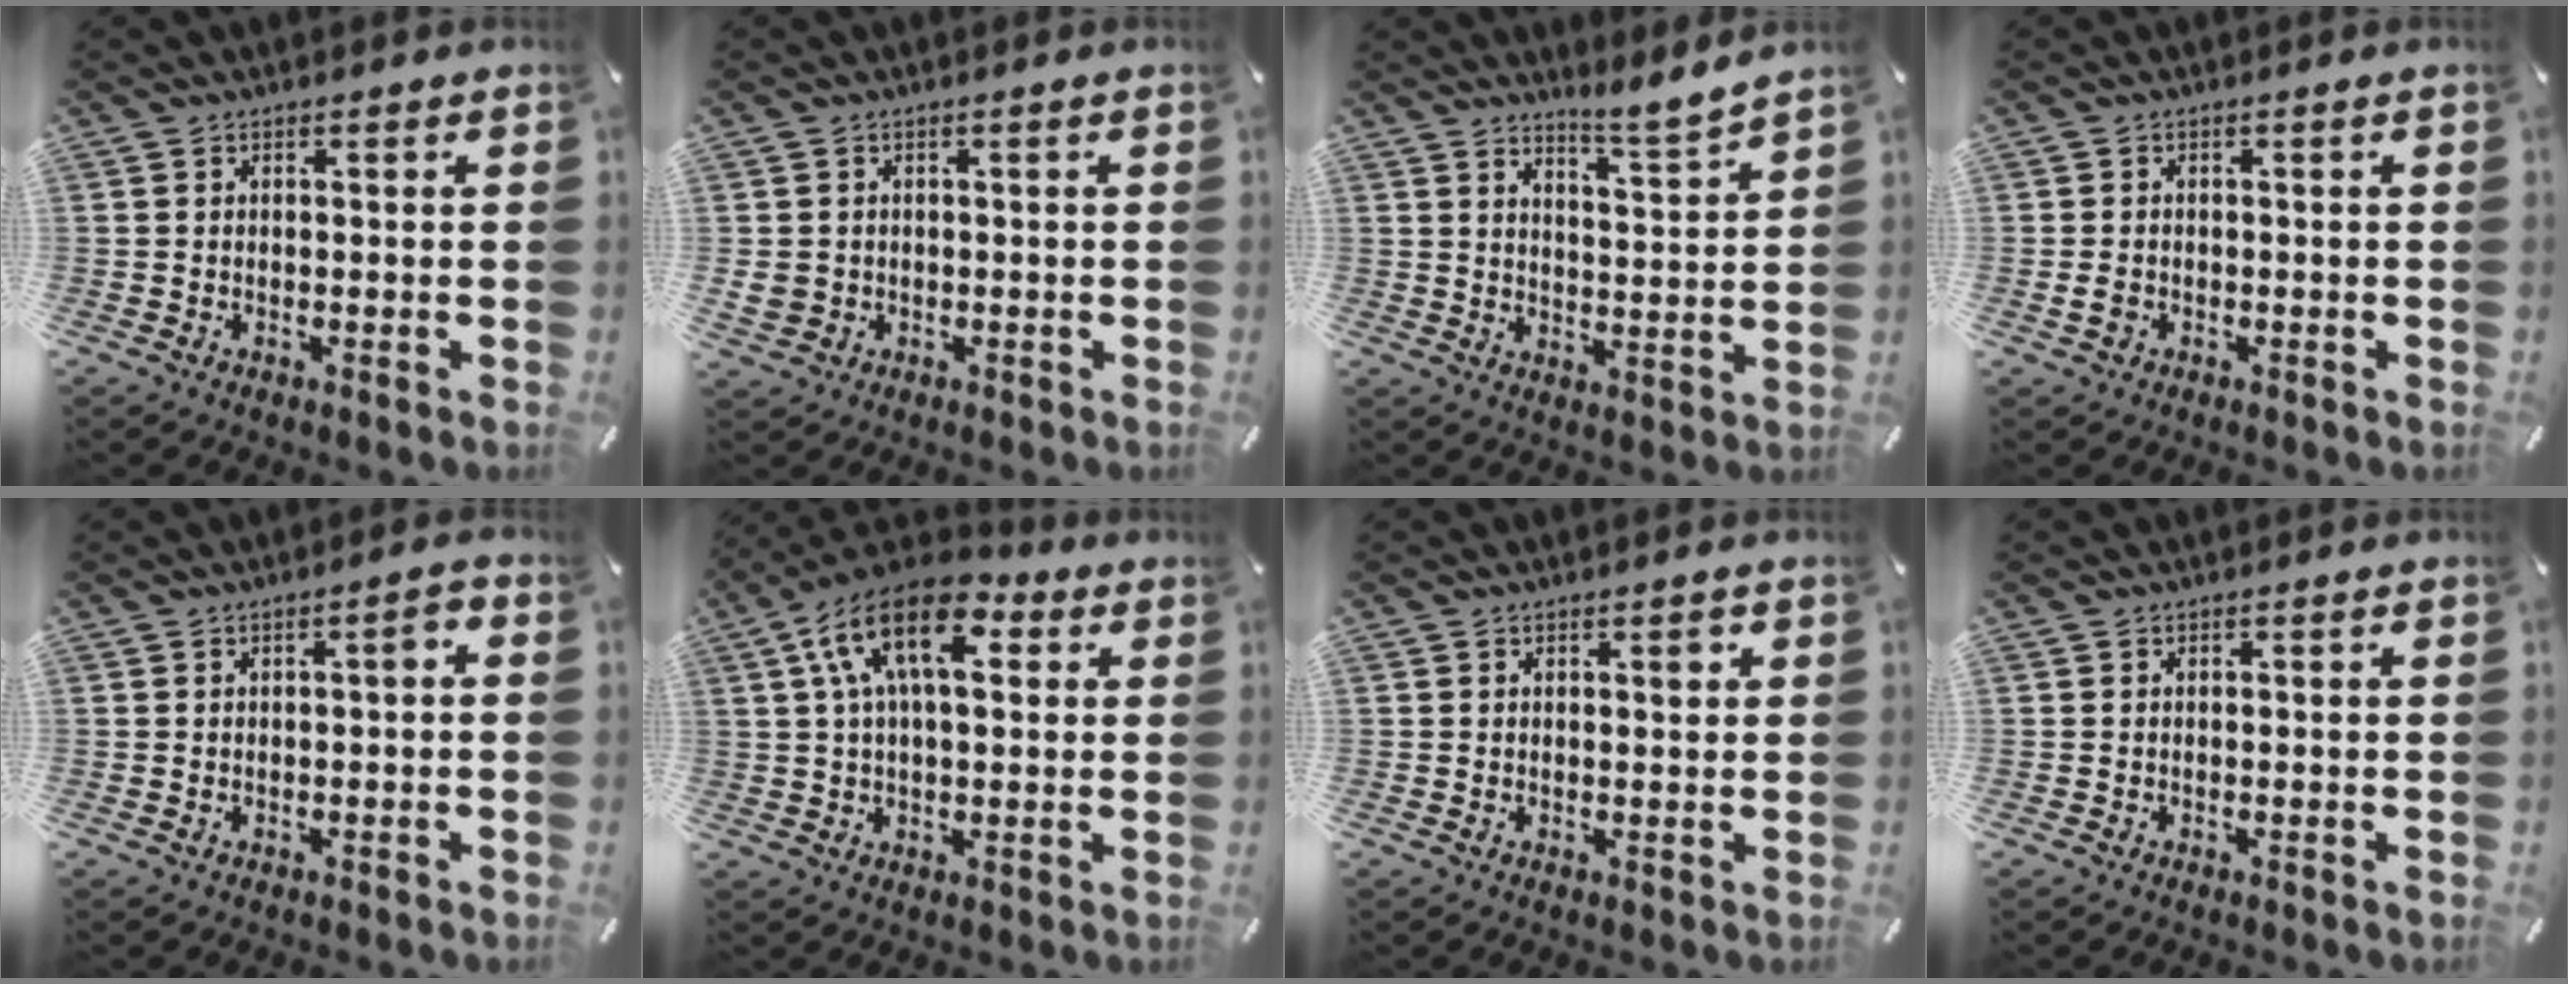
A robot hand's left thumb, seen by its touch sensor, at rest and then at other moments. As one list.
[{"total": 3.0, "force": [-0.1, 2.8, 1.1], "torque": [-0.021, 0.005, 0.000]}, {"total": 5.7, "force": [5.5, 0.1, 1.5], "torque": [-0.025, -0.047, 0.093]}, {"total": 1.6, "force": [-0.4, 1.1, 1.1], "torque": [-0.019, 0.001, -0.007]}, {"total": 2.5, "force": [-0.1, 0.7, 2.4], "torque": [-0.043, 0.009, -0.004]}, {"total": 15.5, "force": [5.1, 8.2, 12.2], "torque": [-0.228, 0.000, 0.088]}, {"total": 1.8, "force": [0.8, 0.7, 1.5], "torque": [-0.021, 0.000, 0.011]}, {"total": 0.0}]